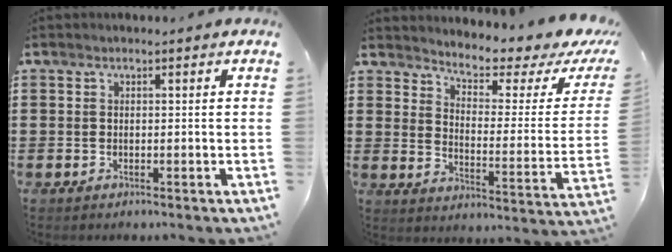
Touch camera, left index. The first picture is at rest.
{"total": 3.9, "force": [3.3, 0.5, 2.0], "torque": [-0.054, -0.032, 0.046]}